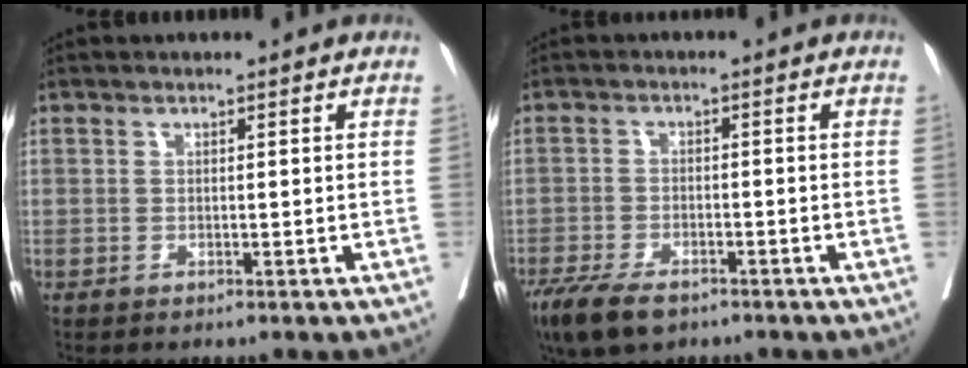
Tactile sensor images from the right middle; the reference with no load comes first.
{"total": 7.8, "force": [-5.6, 3.0, 4.5], "torque": [-0.082, -0.011, -0.096]}